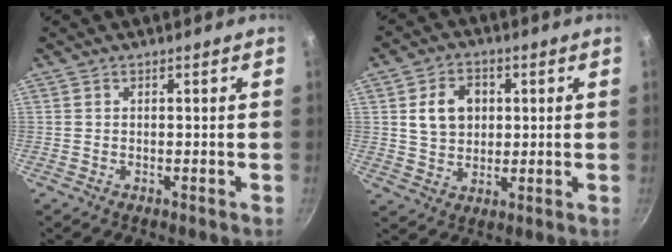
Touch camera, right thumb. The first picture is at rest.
{"total": 8.5, "force": [1.8, 6.6, 5.0], "torque": [-0.064, 0.002, 0.029]}